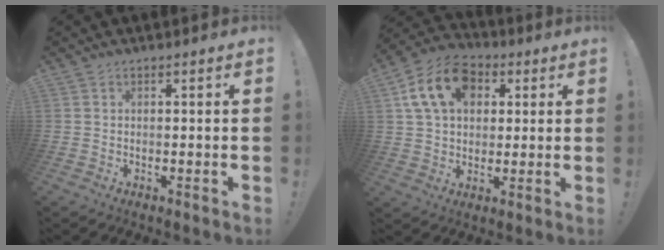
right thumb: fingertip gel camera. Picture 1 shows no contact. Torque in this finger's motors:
{"motor_torque": [0.31, 0.50, 0.76, 0.20, 0.11]}